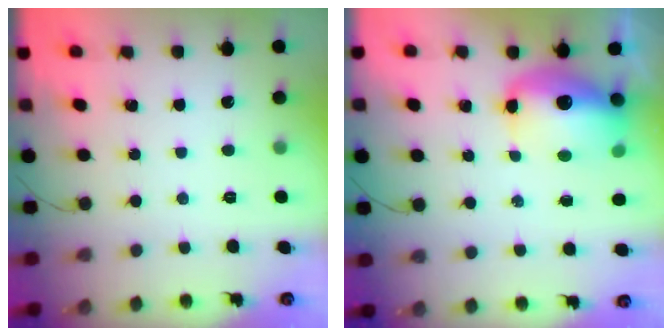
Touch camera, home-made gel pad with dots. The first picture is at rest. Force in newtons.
{"total": 12.8, "press": 12.5, "slide": 2.8}